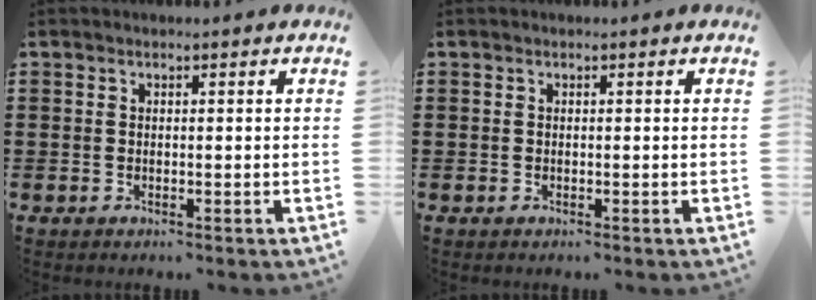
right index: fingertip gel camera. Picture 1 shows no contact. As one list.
[{"total": 0.0}]